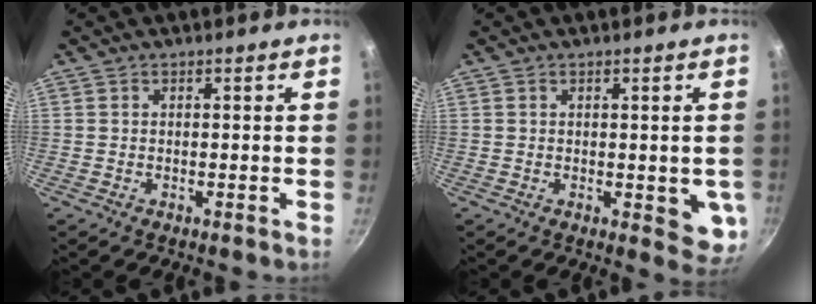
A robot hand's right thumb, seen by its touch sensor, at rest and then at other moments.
{"total": 6.2, "force": [-0.1, 3.0, 5.4], "torque": [-0.045, -0.007, 0.003]}